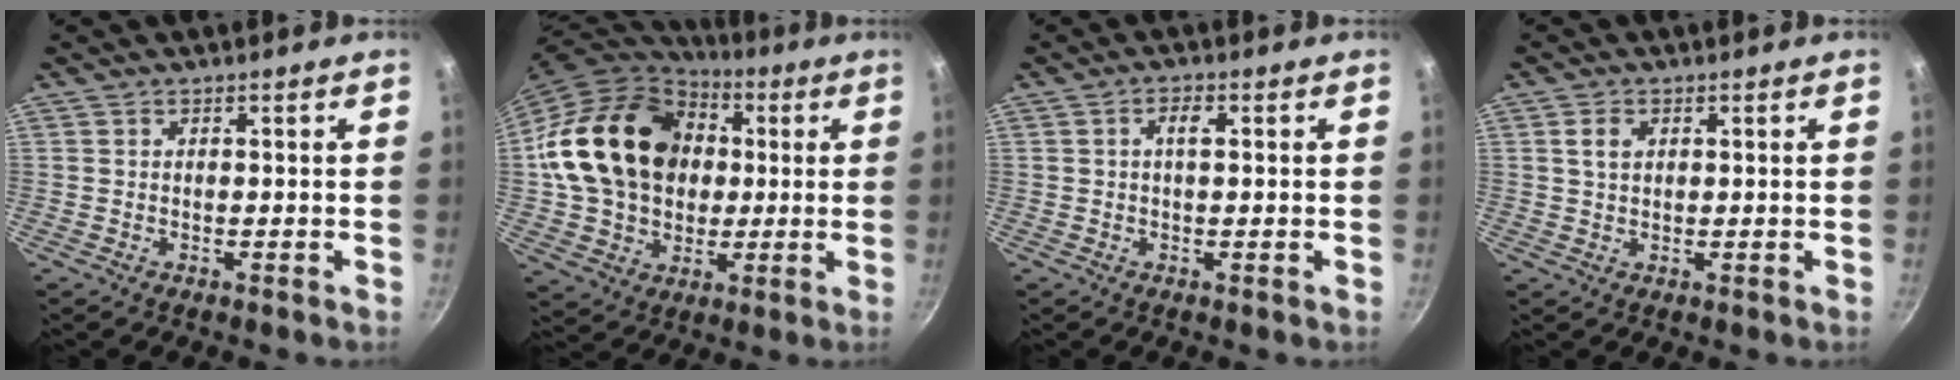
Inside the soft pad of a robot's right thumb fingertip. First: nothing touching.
{"total": 22.9, "force": [2.9, 18.0, 13.9], "torque": [-0.224, 0.028, 0.054]}
{"total": 2.5, "force": [0.4, 1.0, 2.3], "torque": [-0.045, 0.008, 0.003]}
{"total": 2.8, "force": [0.9, 2.0, 1.8], "torque": [-0.026, 0.001, 0.017]}